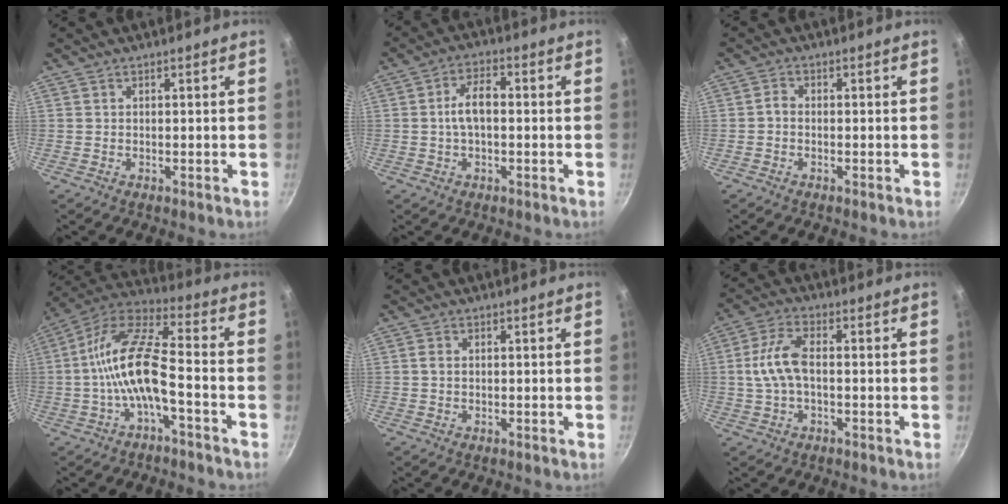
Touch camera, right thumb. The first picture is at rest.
{"total": 6.0, "force": [-0.2, 3.1, 5.1], "torque": [-0.089, 0.024, -0.007]}
{"total": 1.5, "force": [-0.6, 1.1, 0.9], "torque": [-0.018, 0.011, -0.015]}
{"total": 13.9, "force": [-3.7, 4.8, 12.5], "torque": [-0.251, 0.047, -0.080]}
{"total": 0.9, "force": [0.2, 0.5, 0.7], "torque": [-0.013, 0.001, 0.003]}
{"total": 8.0, "force": [-0.3, 4.1, 6.9], "torque": [-0.140, 0.026, -0.014]}